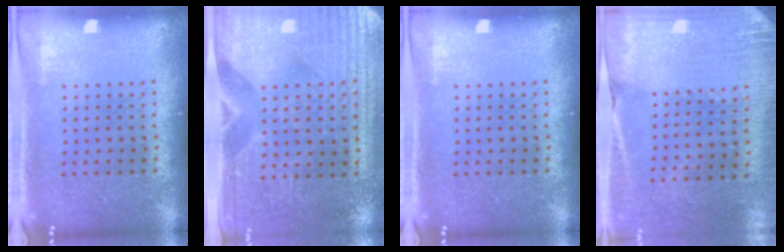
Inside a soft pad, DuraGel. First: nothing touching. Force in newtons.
{"total": 3.4, "press": 3.1, "slide": 1.4}
{"total": 0.0}
{"total": 2.7, "press": 2.6, "slide": 0.9}